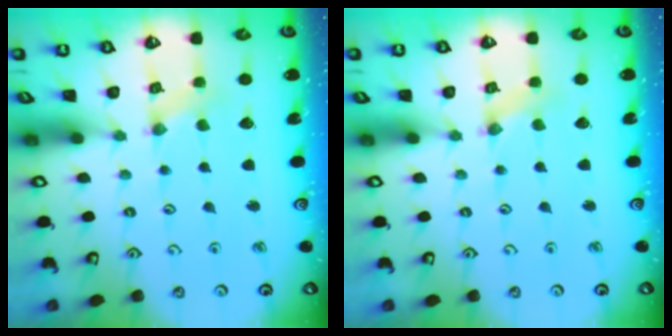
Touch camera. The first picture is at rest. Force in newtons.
{"total": 0.0}